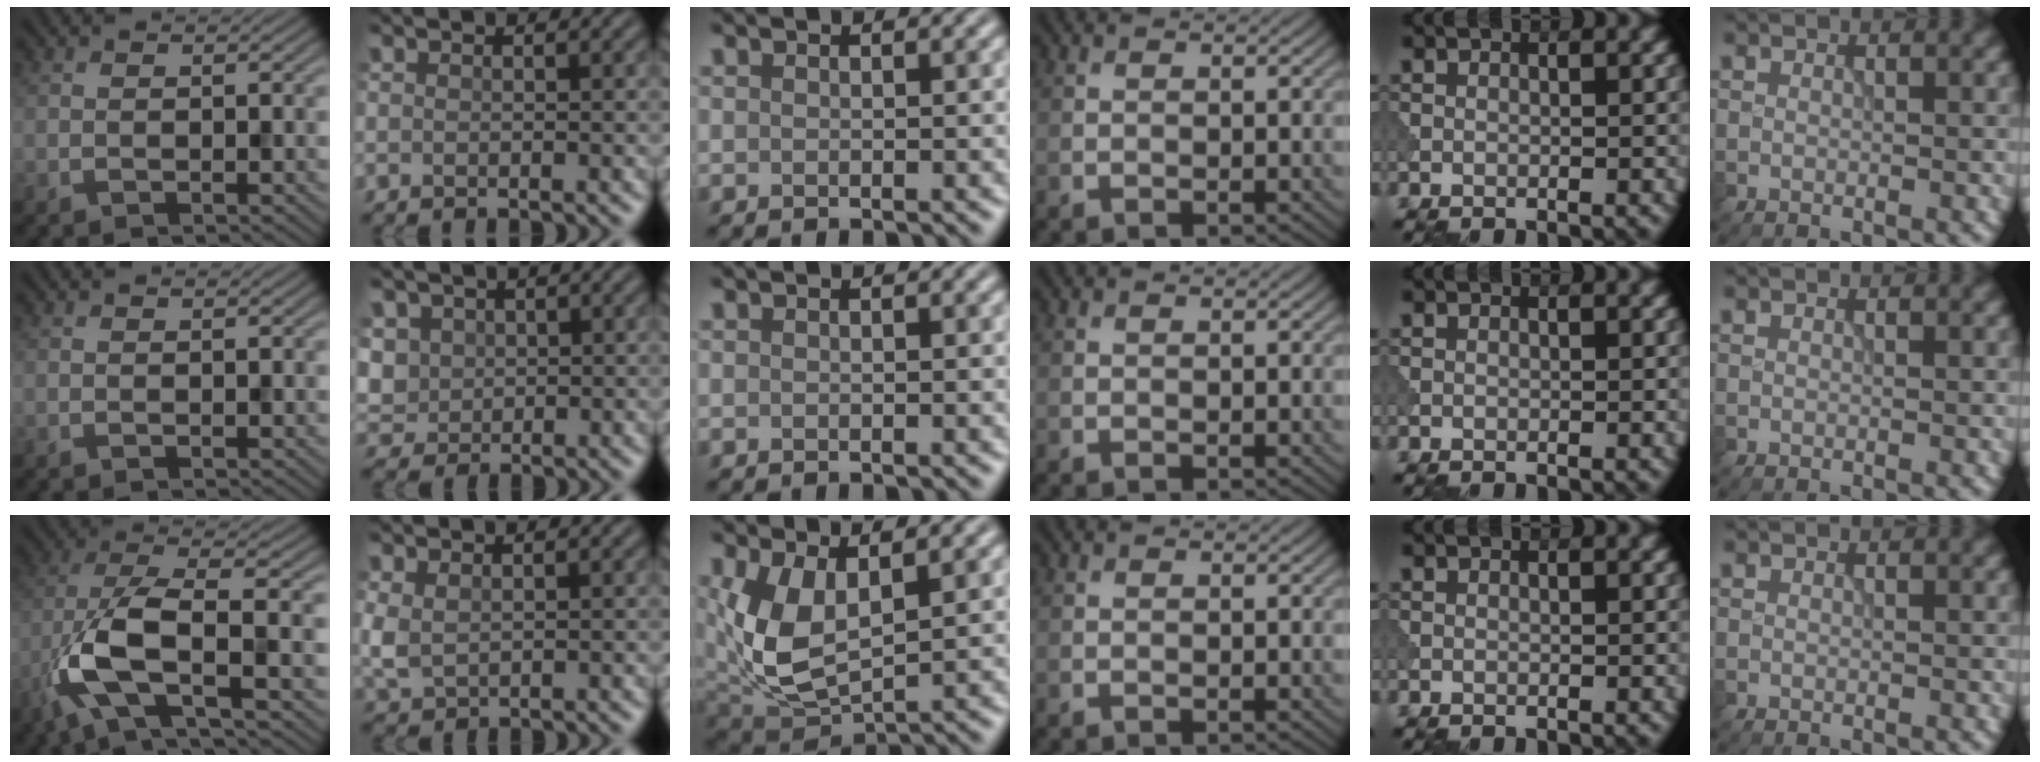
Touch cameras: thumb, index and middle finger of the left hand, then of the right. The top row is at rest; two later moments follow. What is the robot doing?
{"motion": "wipe", "object": "makeup brush"}